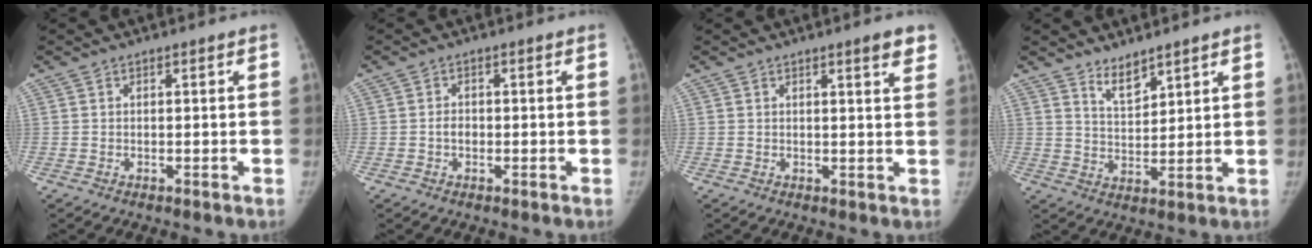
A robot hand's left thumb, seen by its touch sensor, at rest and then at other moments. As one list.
[{"total": 1.7, "force": [-0.4, 1.2, 1.0], "torque": [-0.013, 0.006, -0.009]}, {"total": 3.9, "force": [2.5, 0.6, 2.9], "torque": [-0.027, -0.012, 0.031]}, {"total": 4.6, "force": [3.8, 1.4, 2.1], "torque": [-0.022, -0.038, 0.075]}]